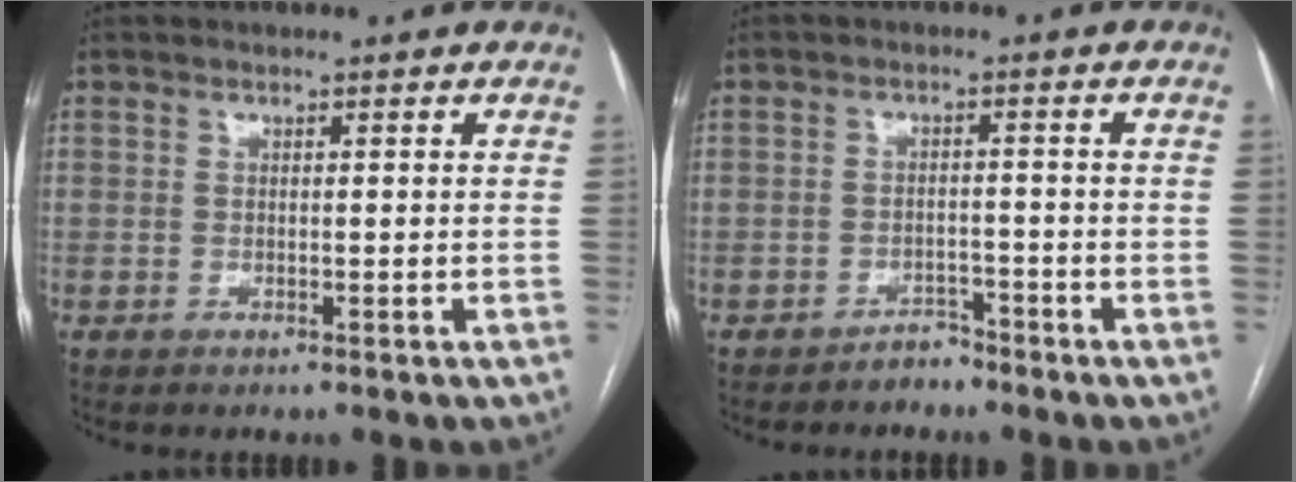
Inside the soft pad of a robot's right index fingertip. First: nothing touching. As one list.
[{"total": 2.3, "force": [-2.1, 1.0, 0.0], "torque": [0.002, 0.004, -0.033]}]